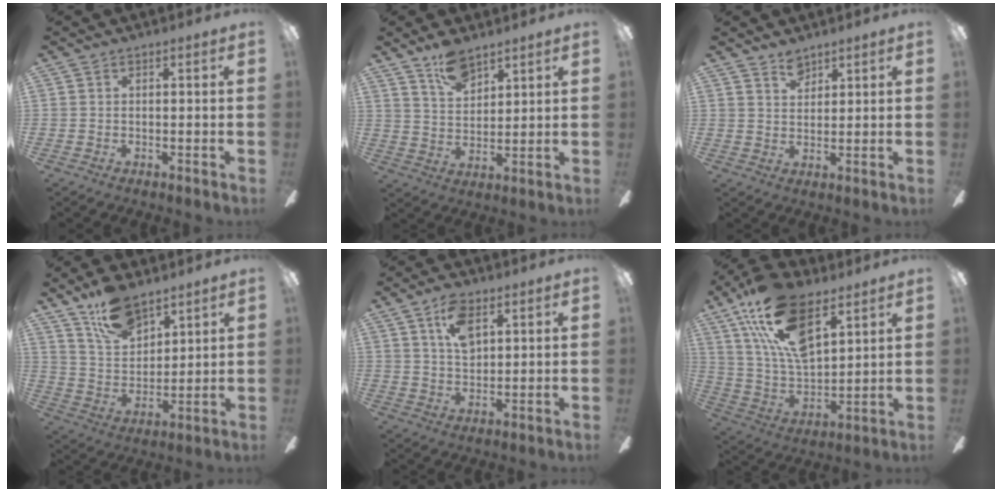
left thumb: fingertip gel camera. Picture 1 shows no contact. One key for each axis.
{"total": 8.6, "fx": 6.4, "fy": 4.1, "fz": 4.0, "tx": -0.065, "ty": -0.029, "tz": 0.115}
{"total": 3.7, "fx": 3.2, "fy": 1.7, "fz": 0.8, "tx": -0.006, "ty": -0.015, "tz": 0.057}
{"total": 13.4, "fx": 9.6, "fy": 6.8, "fz": 6.4, "tx": -0.111, "ty": -0.047, "tz": 0.178}
{"total": 8.3, "fx": 4.0, "fy": 4.6, "fz": 5.6, "tx": -0.094, "ty": -0.001, "tz": 0.071}
{"total": 21.1, "fx": 12.2, "fy": 10.0, "fz": 14.0, "tx": -0.284, "ty": -0.052, "tz": 0.214}